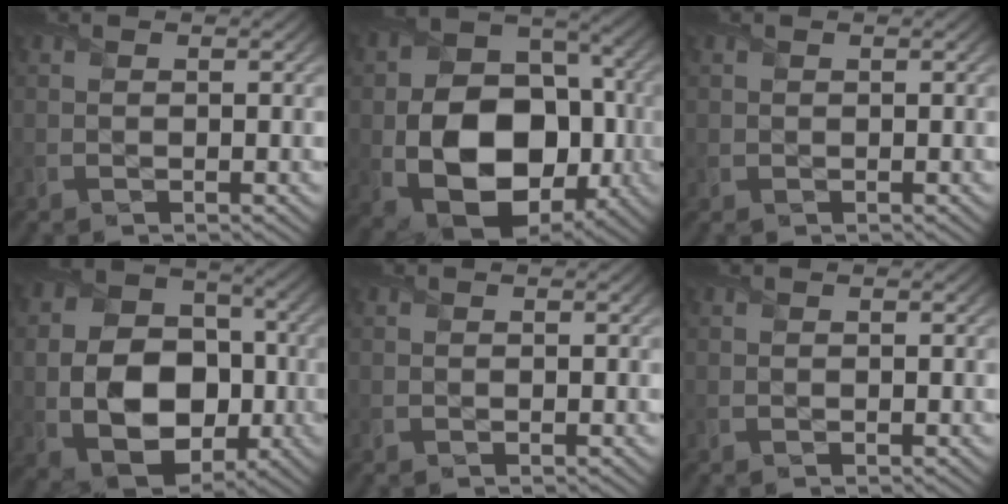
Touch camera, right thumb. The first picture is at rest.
{"total": 16.1, "force": [-3.0, 11.4, 10.9], "torque": [-0.179, -0.038, -0.044]}
{"total": 0.7, "force": [0.1, 0.7, 0.0], "torque": [0.002, -0.003, -0.001]}
{"total": 13.0, "force": [-2.0, 9.6, 8.6], "torque": [-0.170, -0.024, -0.035]}
{"total": 0.0}
{"total": 0.0}